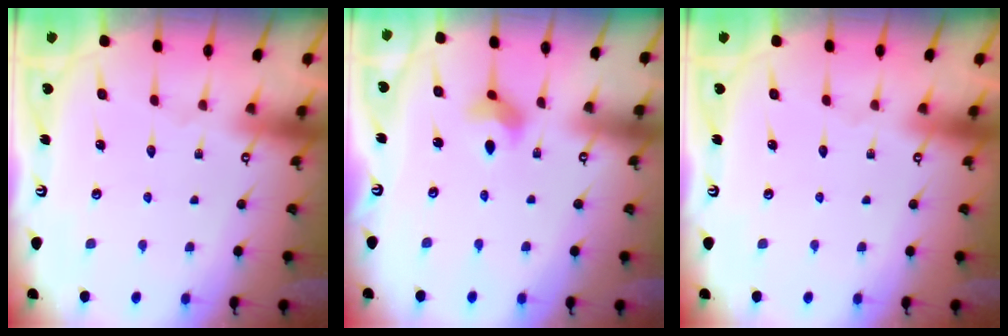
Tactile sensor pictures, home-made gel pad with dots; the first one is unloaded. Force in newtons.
{"total": 4.4, "press": 4.3, "slide": 0.7}
{"total": 0.0}